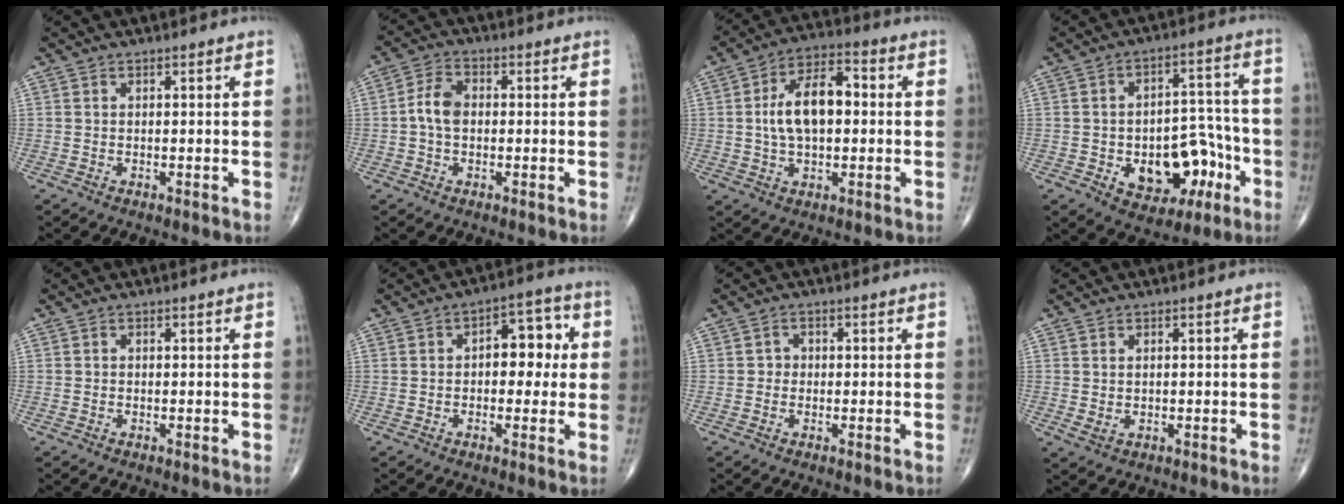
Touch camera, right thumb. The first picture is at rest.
{"total": 5.2, "force": [-0.3, 3.5, 3.8], "torque": [-0.073, 0.017, -0.012]}
{"total": 12.3, "force": [0.7, 6.8, 10.3], "torque": [-0.172, 0.023, 0.006]}
{"total": 14.7, "force": [-4.6, 9.5, 10.3], "torque": [-0.096, 0.048, -0.054]}
{"total": 0.0}
{"total": 8.5, "force": [0.8, 5.2, 6.7], "torque": [-0.053, 0.023, 0.005]}
{"total": 1.7, "force": [-0.2, 1.6, 0.6], "torque": [0.003, 0.006, -0.007]}
{"total": 2.3, "force": [0.2, 1.6, 1.7], "torque": [-0.032, -0.001, 0.010]}